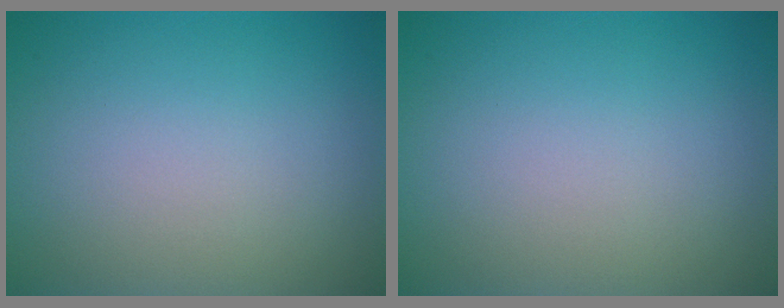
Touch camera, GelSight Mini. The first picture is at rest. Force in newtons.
{"total": 0.0}